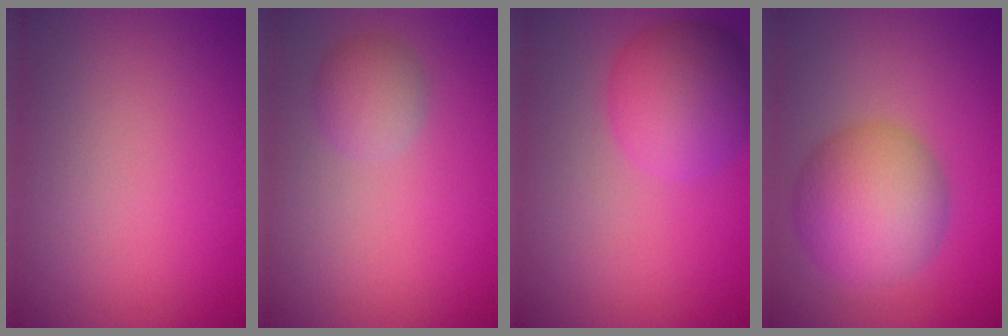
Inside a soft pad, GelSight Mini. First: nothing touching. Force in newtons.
{"total": 2.4, "press": 2.4, "slide": 0.0}
{"total": 5.6, "press": 5.6, "slide": 0.2}
{"total": 7.1, "press": 7.1, "slide": 0.3}